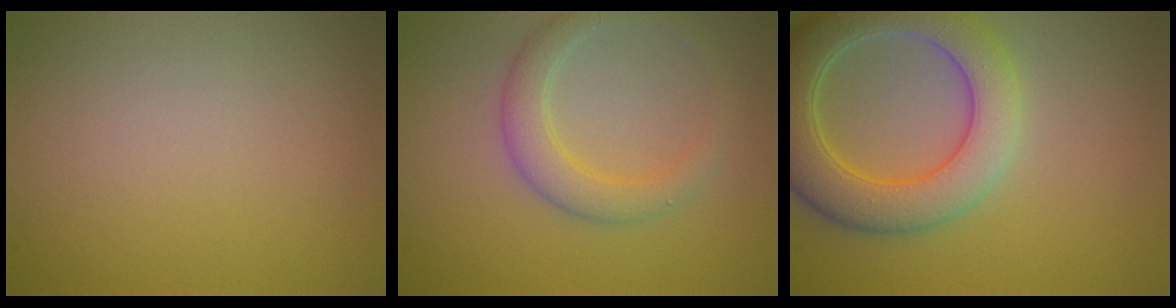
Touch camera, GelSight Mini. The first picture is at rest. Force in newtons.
{"total": 3.0, "press": 3.0, "slide": 0.1}
{"total": 7.0, "press": 7.0, "slide": 0.7}